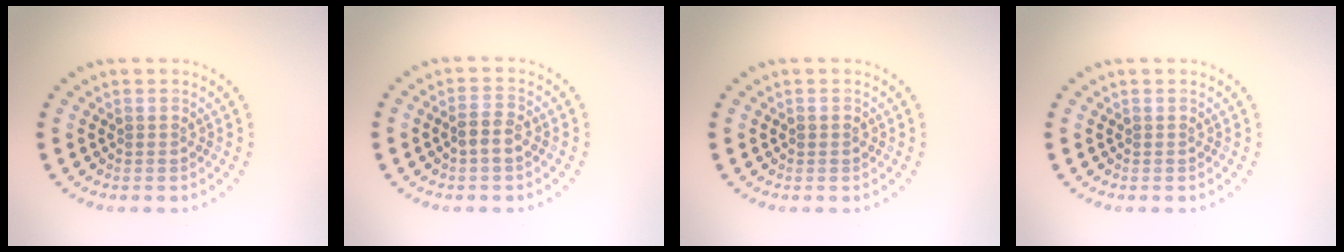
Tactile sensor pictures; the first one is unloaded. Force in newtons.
{"total": 1.9, "press": 1.8, "slide": 0.6}
{"total": 0.8, "press": 0.7, "slide": 0.1}
{"total": 0.0}